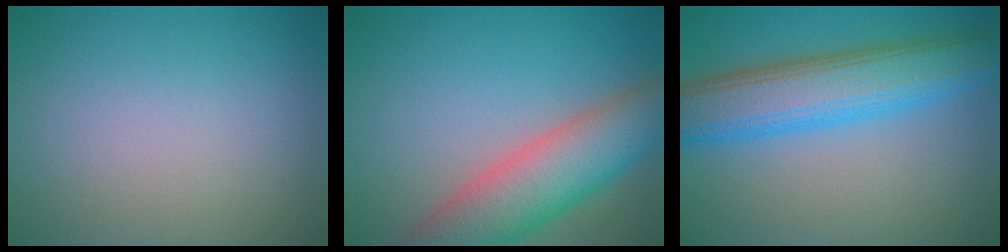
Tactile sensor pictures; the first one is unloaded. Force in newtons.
{"total": 8.7, "press": 8.6, "slide": 0.5}
{"total": 7.8, "press": 7.8, "slide": 0.1}